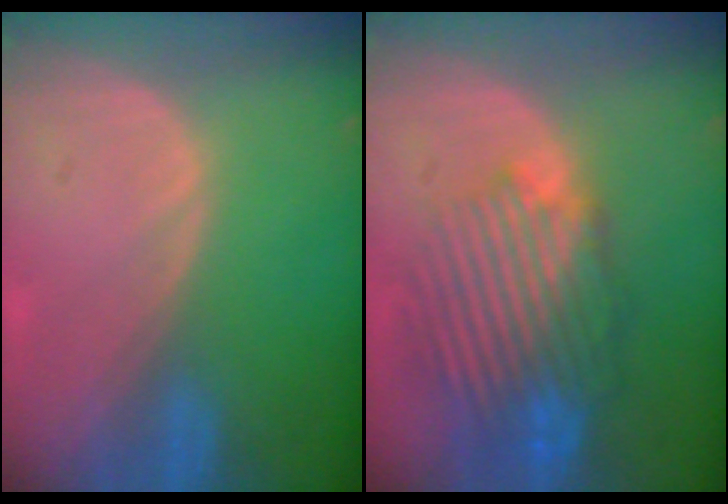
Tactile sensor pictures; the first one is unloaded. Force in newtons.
{"total": 10.2, "press": 9.5, "slide": 3.9}